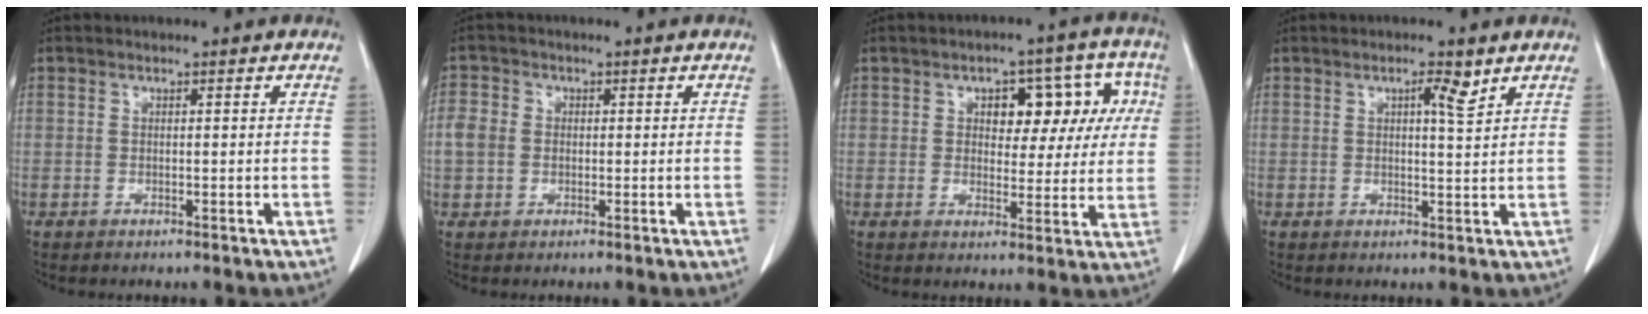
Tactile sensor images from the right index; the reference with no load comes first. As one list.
[{"total": 3.5, "force": [0.0, 3.1, 1.7], "torque": [-0.044, 0.013, -0.004]}, {"total": 9.8, "force": [2.7, 5.5, 7.7], "torque": [-0.078, 0.040, 0.034]}, {"total": 3.0, "force": [1.7, 0.3, 2.4], "torque": [-0.040, -0.002, 0.026]}]